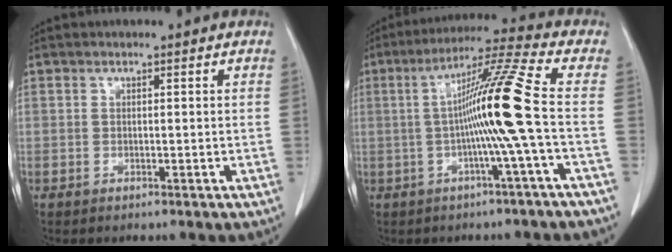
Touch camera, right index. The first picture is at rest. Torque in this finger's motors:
{"motor_torque": [1.35, -0.24, 0.71, 0.20]}